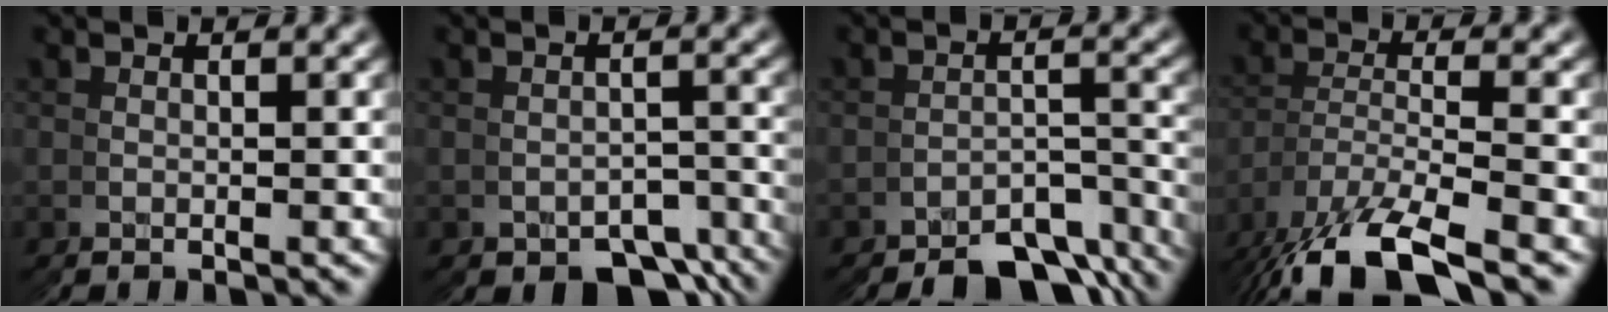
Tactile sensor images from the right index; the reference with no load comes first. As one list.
[{"total": 7.1, "force": [-4.9, 4.1, 3.0], "torque": [-0.034, -0.027, -0.068]}, {"total": 6.2, "force": [-6.0, 0.9, 1.1], "torque": [0.010, 0.000, -0.097]}, {"total": 5.6, "force": [-1.4, 3.4, 4.2], "torque": [-0.095, -0.010, -0.017]}]